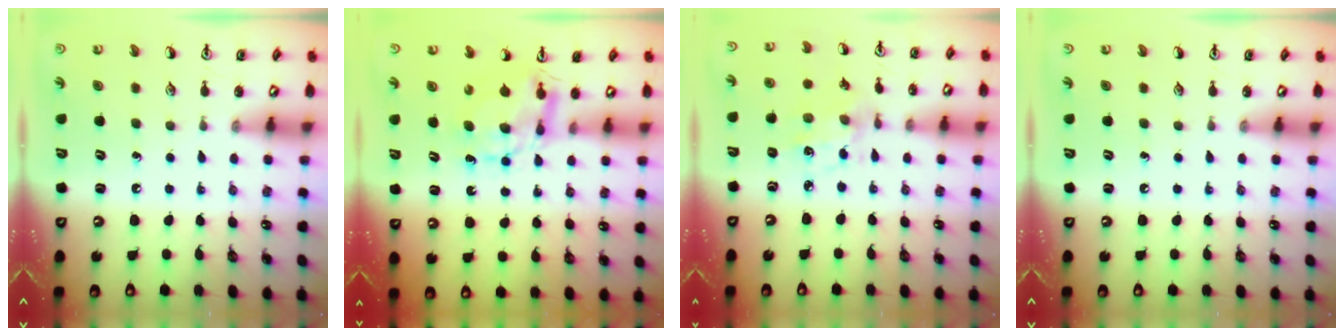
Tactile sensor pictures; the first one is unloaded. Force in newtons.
{"total": 6.5, "press": 6.5, "slide": 0.5}
{"total": 3.9, "press": 3.7, "slide": 1.4}
{"total": 0.0}